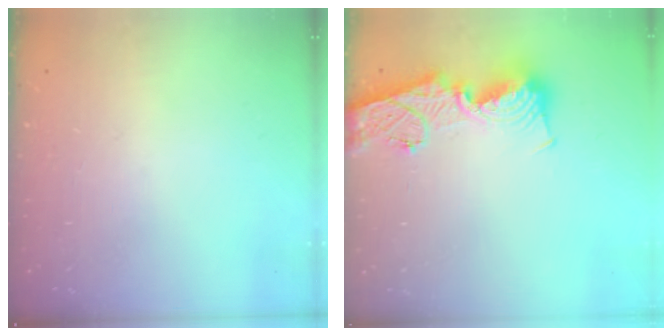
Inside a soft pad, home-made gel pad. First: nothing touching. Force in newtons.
{"total": 13.6, "press": 13.5, "slide": 1.5}